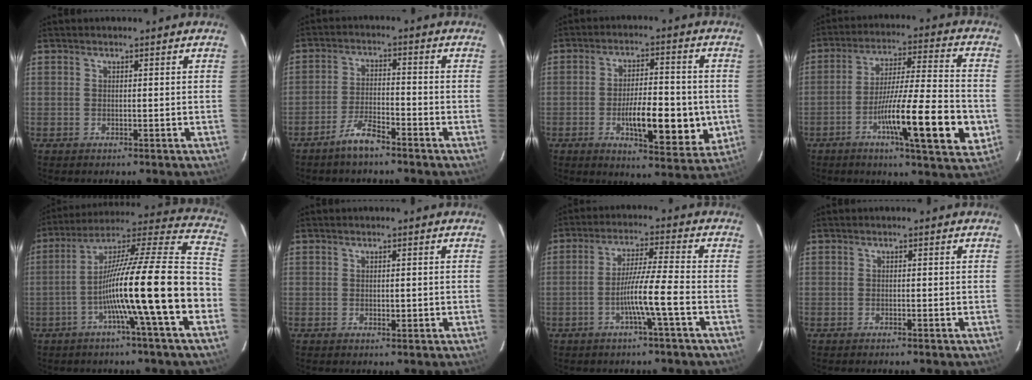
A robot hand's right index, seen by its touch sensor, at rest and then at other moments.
{"total": 5.2, "force": [-4.1, 1.1, 3.0], "torque": [-0.065, -0.002, -0.079]}
{"total": 13.4, "force": [-2.9, 4.0, 12.4], "torque": [-0.183, -0.001, -0.040]}
{"total": 17.4, "force": [-5.7, 1.2, 16.4], "torque": [-0.249, -0.007, -0.089]}
{"total": 21.1, "force": [-6.4, -0.7, 20.1], "torque": [-0.308, 0.010, -0.115]}
{"total": 1.3, "force": [-0.2, 0.6, 1.1], "torque": [-0.021, -0.002, -0.001]}
{"total": 7.5, "force": [-2.8, -1.1, 6.9], "torque": [-0.126, 0.005, -0.052]}
{"total": 0.6, "force": [-0.5, 0.0, 0.5], "torque": [-0.016, -0.001, -0.008]}